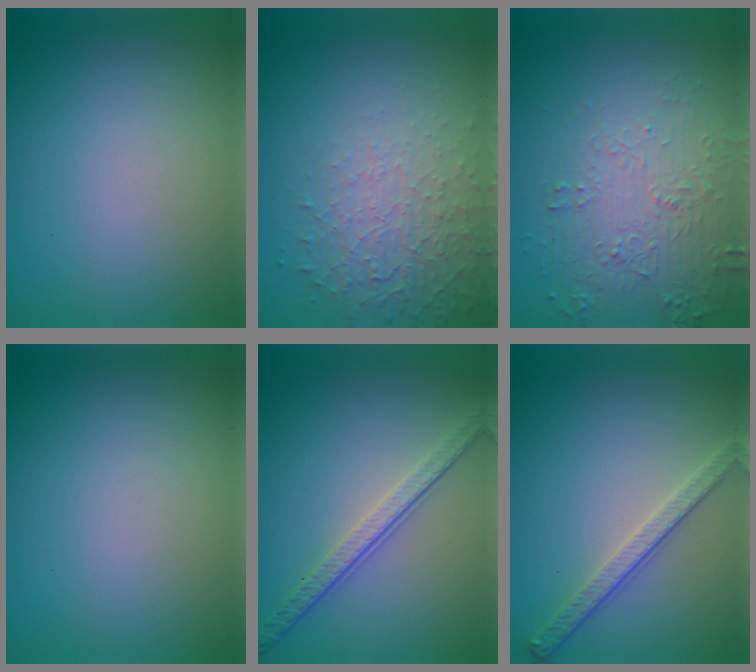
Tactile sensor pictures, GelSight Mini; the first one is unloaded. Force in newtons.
{"total": 4.8, "press": 3.2, "slide": 3.6}
{"total": 4.5, "press": 3.9, "slide": 2.2}
{"total": 0.0}
{"total": 3.7, "press": 2.8, "slide": 2.5}
{"total": 2.8, "press": 2.6, "slide": 1.0}